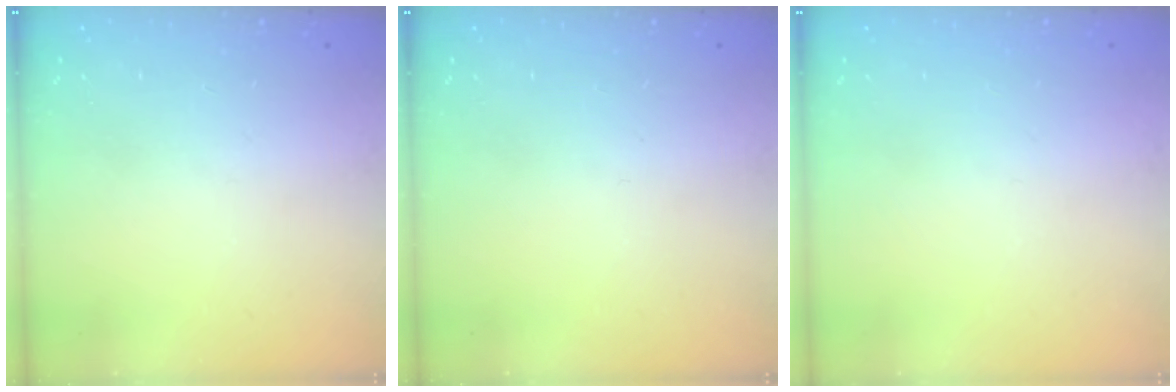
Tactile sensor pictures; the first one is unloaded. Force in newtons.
{"total": 0.0}
{"total": 0.0}